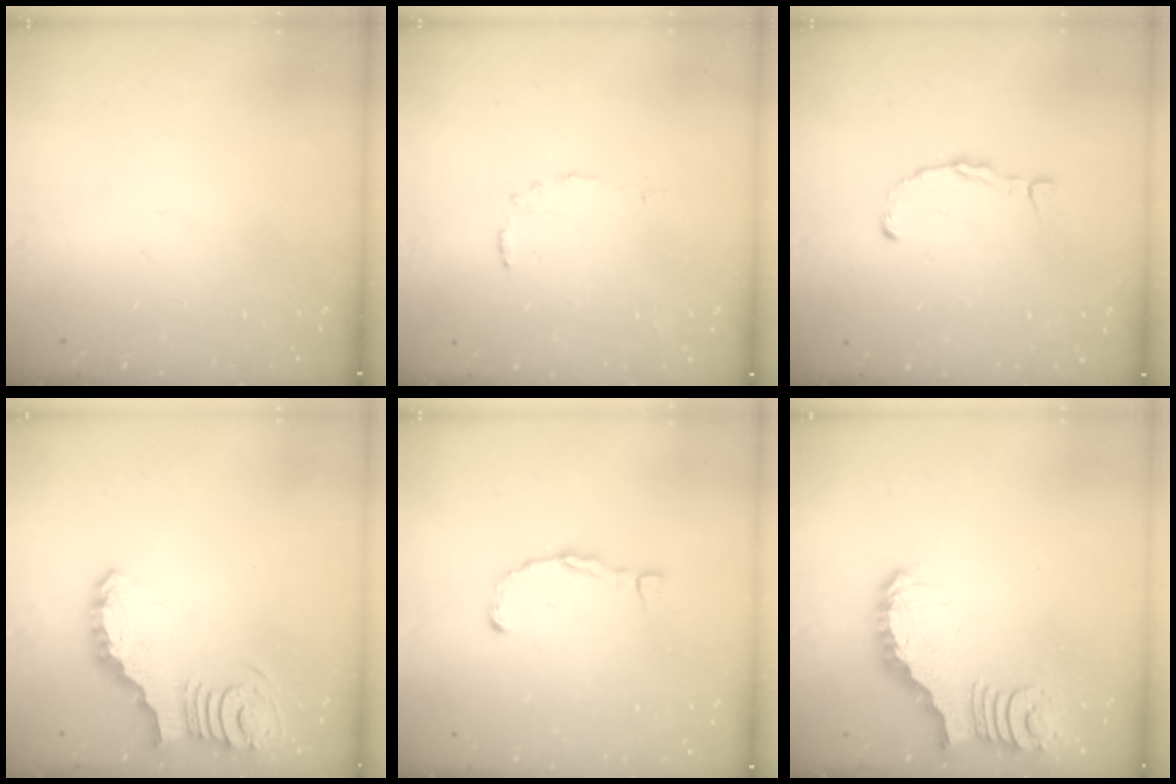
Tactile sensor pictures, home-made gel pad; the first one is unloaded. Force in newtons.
{"total": 3.2, "press": 3.1, "slide": 0.4}
{"total": 2.4, "press": 2.3, "slide": 0.4}
{"total": 3.6, "press": 3.5, "slide": 0.7}
{"total": 2.5, "press": 2.5, "slide": 0.2}
{"total": 3.4, "press": 3.3, "slide": 0.8}